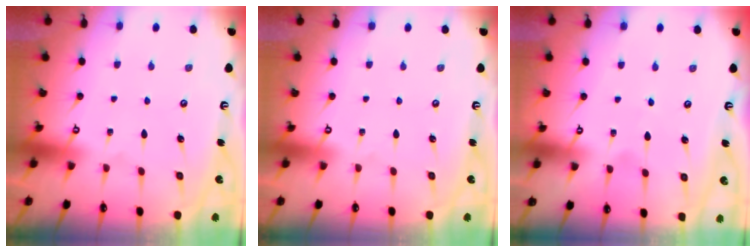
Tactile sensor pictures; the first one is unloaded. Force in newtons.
{"total": 0.0}
{"total": 2.0, "press": 2.0, "slide": 0.2}